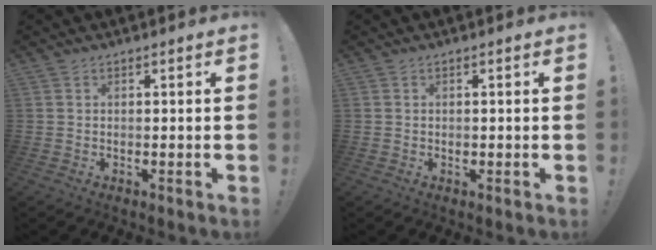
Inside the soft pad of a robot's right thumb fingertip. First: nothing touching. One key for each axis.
{"total": 0.6, "fx": -0.2, "fy": 0.5, "fz": 0.2, "tx": -0.004, "ty": 0.002, "tz": -0.003}